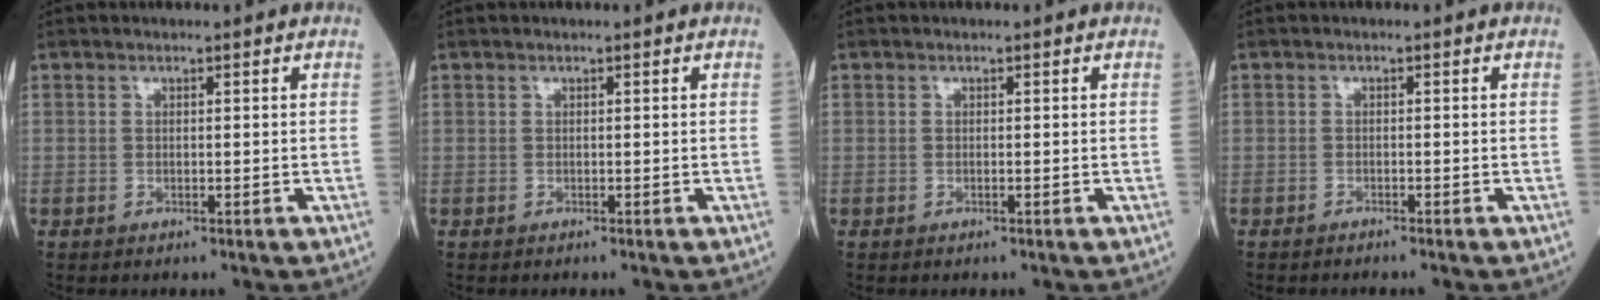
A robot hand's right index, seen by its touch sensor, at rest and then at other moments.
{"total": 0.0}
{"total": 0.0}
{"total": 1.2, "force": [-1.1, -0.1, 0.4], "torque": [-0.006, 0.001, -0.015]}